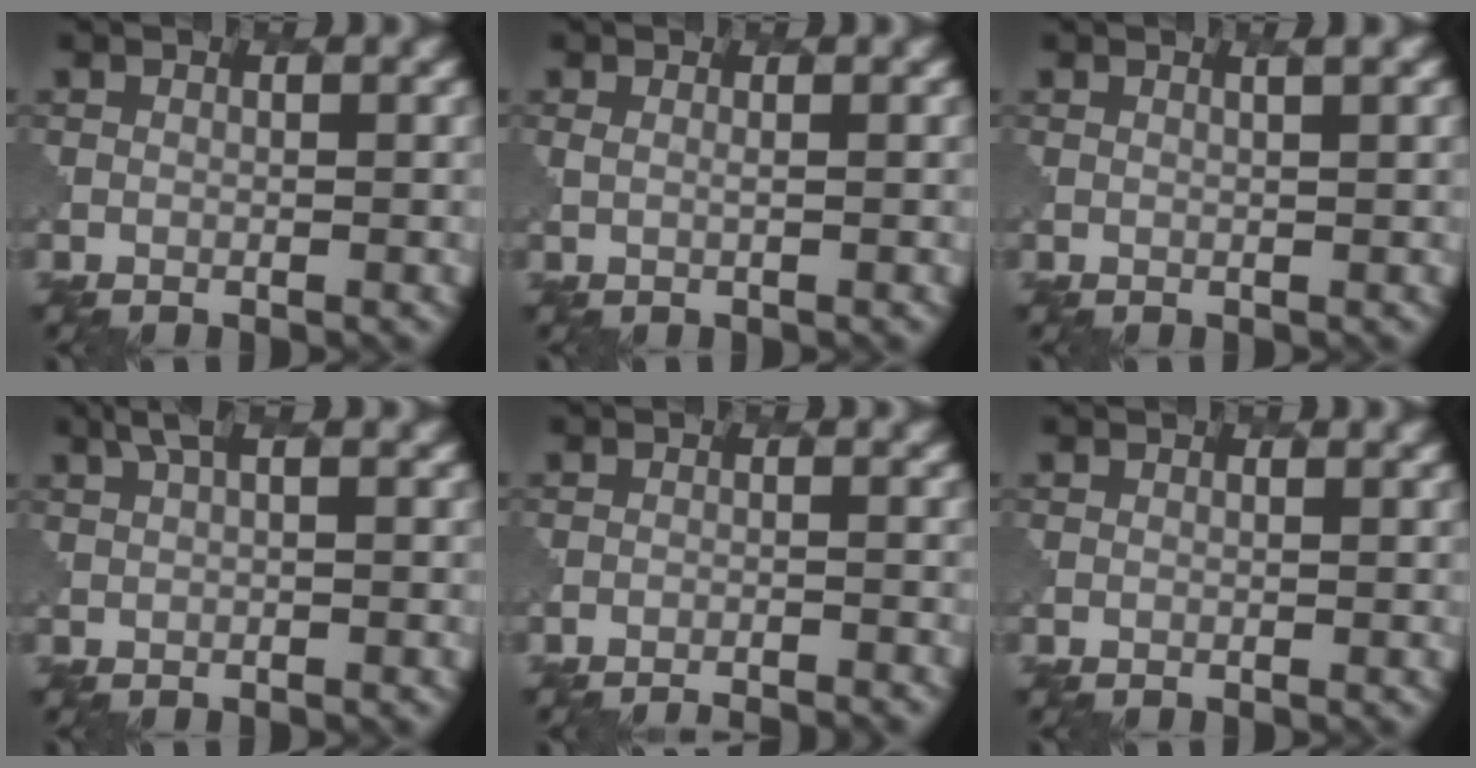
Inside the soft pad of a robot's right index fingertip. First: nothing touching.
{"total": 0.9, "force": [0.6, 0.4, 0.6], "torque": [-0.007, -0.004, 0.007]}
{"total": 1.6, "force": [0.8, 0.7, 1.2], "torque": [-0.010, 0.001, 0.005]}
{"total": 1.9, "force": [1.0, 0.5, 1.6], "torque": [-0.026, 0.002, 0.020]}
{"total": 3.7, "force": [-3.6, 0.5, 0.7], "torque": [0.003, 0.003, -0.048]}
{"total": 0.0}